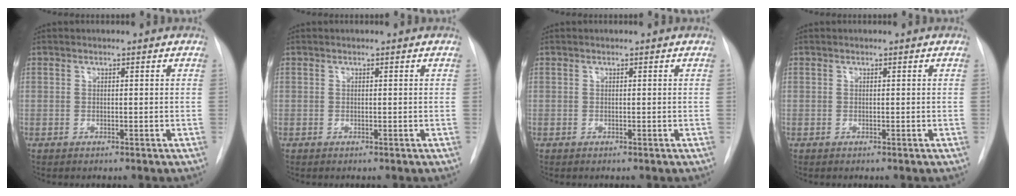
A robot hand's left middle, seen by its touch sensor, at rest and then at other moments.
{"total": 0.0}
{"total": 0.0}
{"total": 0.0}